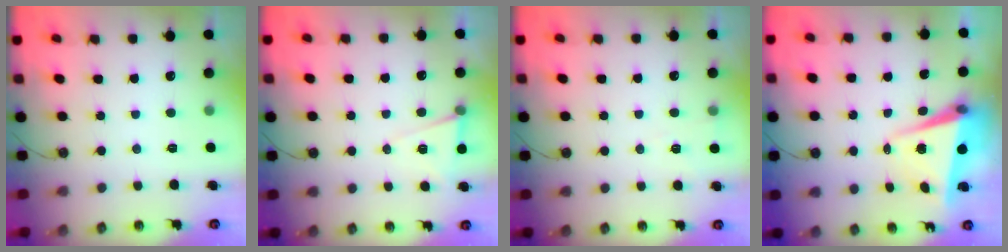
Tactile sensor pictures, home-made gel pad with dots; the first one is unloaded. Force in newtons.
{"total": 7.7, "press": 6.0, "slide": 4.8}
{"total": 5.3, "press": 3.6, "slide": 4.0}
{"total": 5.6, "press": 5.6, "slide": 0.2}